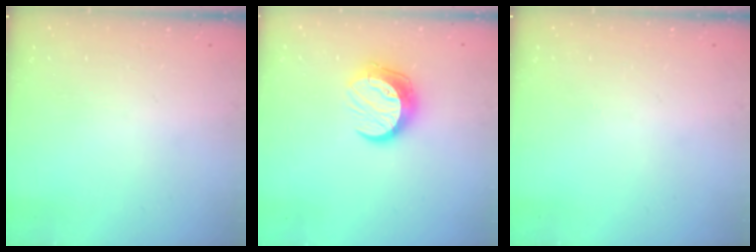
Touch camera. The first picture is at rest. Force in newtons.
{"total": 11.1, "press": 11.1, "slide": 1.0}
{"total": 0.0}